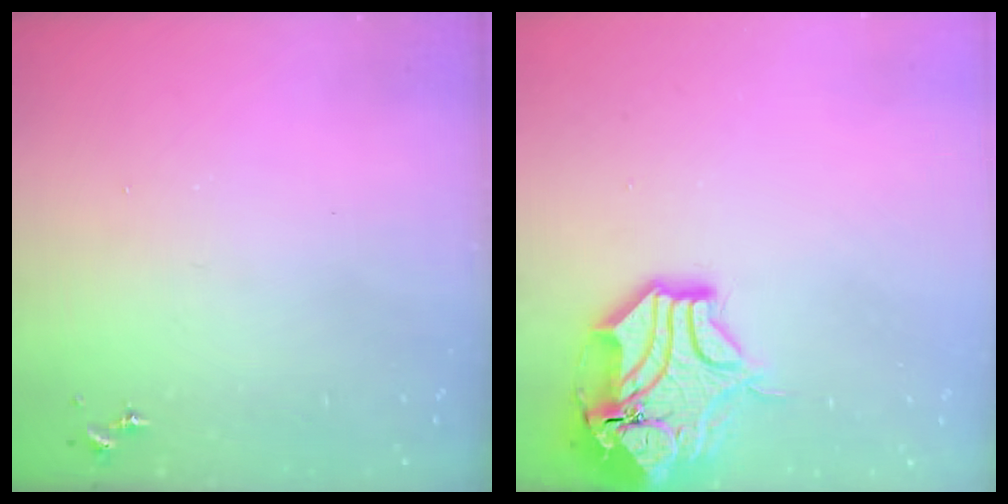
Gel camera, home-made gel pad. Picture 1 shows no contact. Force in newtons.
{"total": 15.5, "press": 15.2, "slide": 2.5}